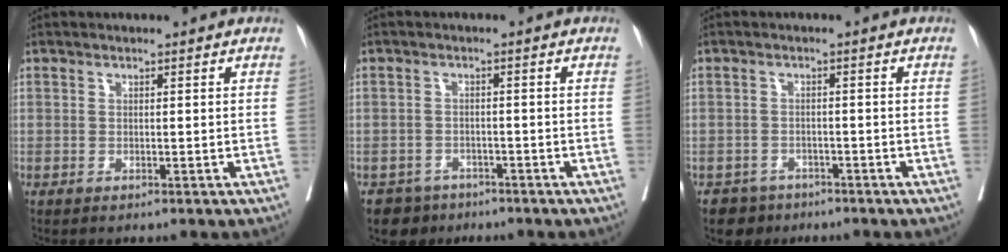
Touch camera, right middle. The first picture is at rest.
{"total": 3.4, "force": [-2.5, 2.3, -0.2], "torque": [0.007, 0.008, -0.041]}
{"total": 3.1, "force": [-2.2, 2.2, -0.2], "torque": [0.004, 0.008, -0.036]}